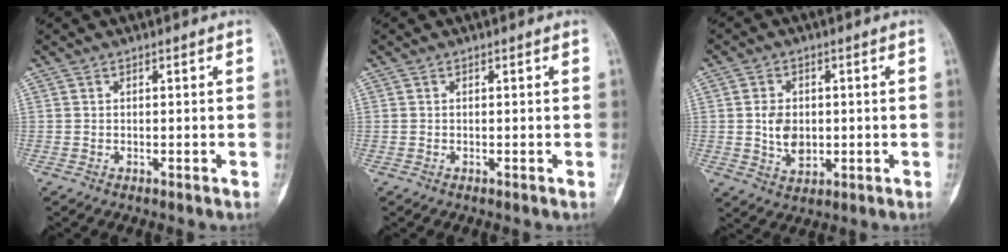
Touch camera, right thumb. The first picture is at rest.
{"total": 0.0}
{"total": 6.1, "force": [-0.1, 4.4, 4.3], "torque": [-0.057, -0.006, 0.004]}